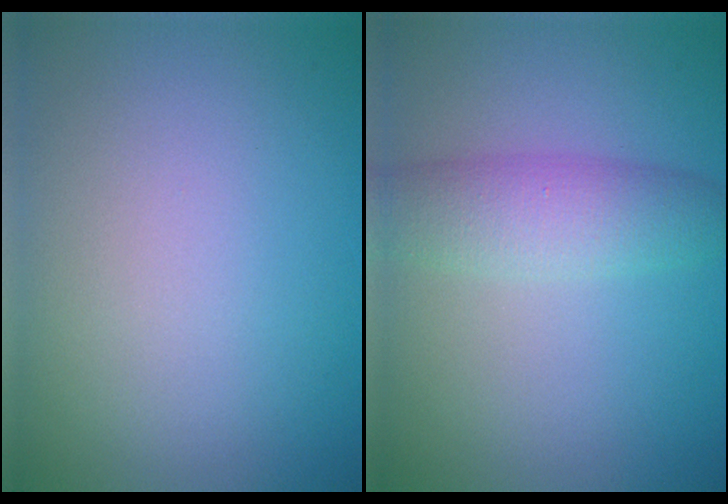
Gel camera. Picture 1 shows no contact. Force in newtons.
{"total": 4.0, "press": 4.0, "slide": 0.0}